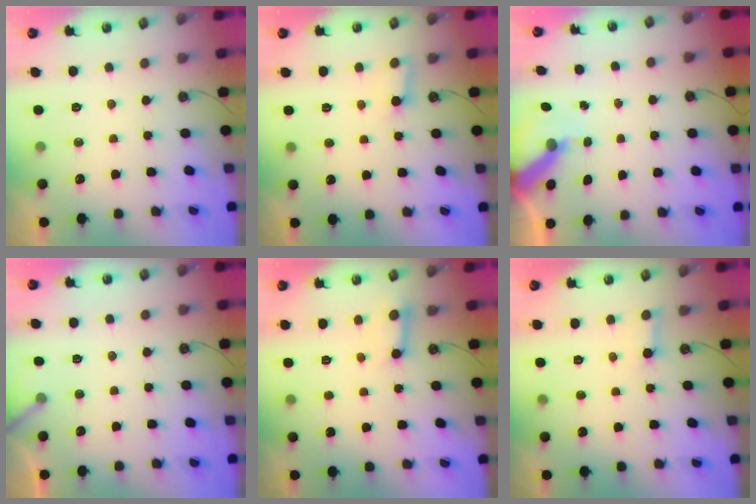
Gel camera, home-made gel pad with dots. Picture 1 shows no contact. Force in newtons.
{"total": 4.0, "press": 3.9, "slide": 0.9}
{"total": 6.1, "press": 6.0, "slide": 0.9}
{"total": 3.7, "press": 3.7, "slide": 0.3}
{"total": 5.3, "press": 5.3, "slide": 0.4}
{"total": 2.2, "press": 2.2, "slide": 0.1}